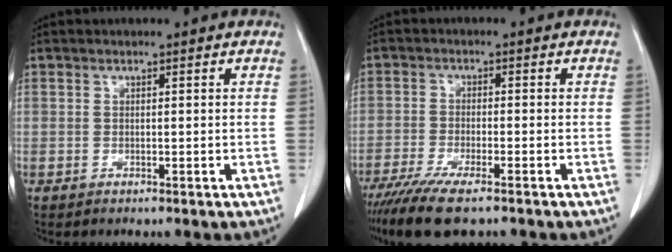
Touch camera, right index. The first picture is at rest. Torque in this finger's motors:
{"motor_torque": [1.09, -1.06, 0.44, 0.16]}